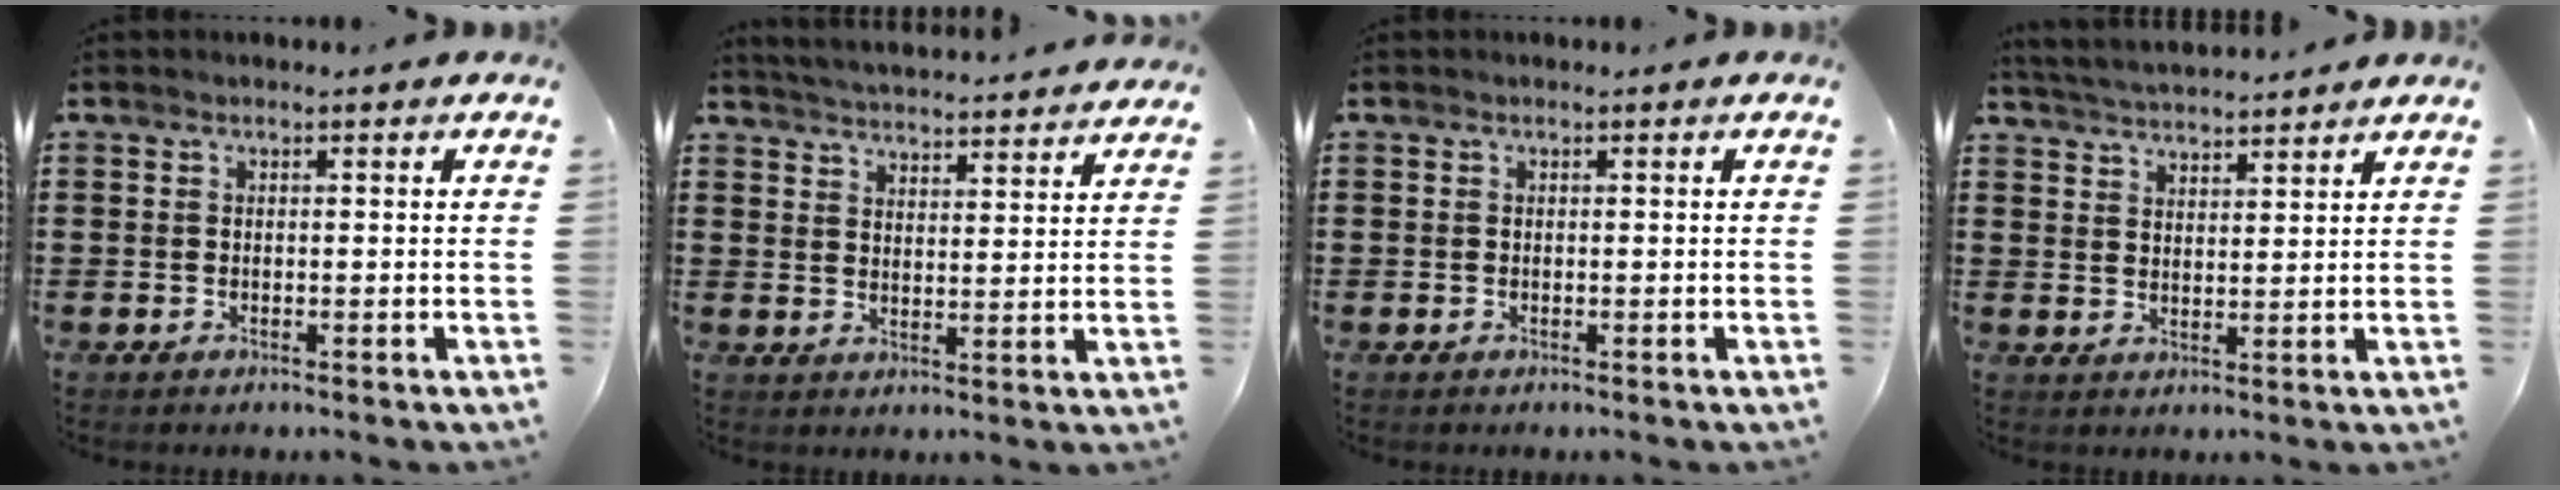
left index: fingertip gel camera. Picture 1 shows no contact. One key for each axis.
{"total": 4.2, "fx": 4.1, "fy": -0.6, "fz": 0.0, "tx": -0.016, "ty": -0.030, "tz": 0.071}
{"total": 0.0}
{"total": 3.5, "fx": 3.5, "fy": -0.2, "fz": 0.2, "tx": -0.016, "ty": -0.014, "tz": 0.062}